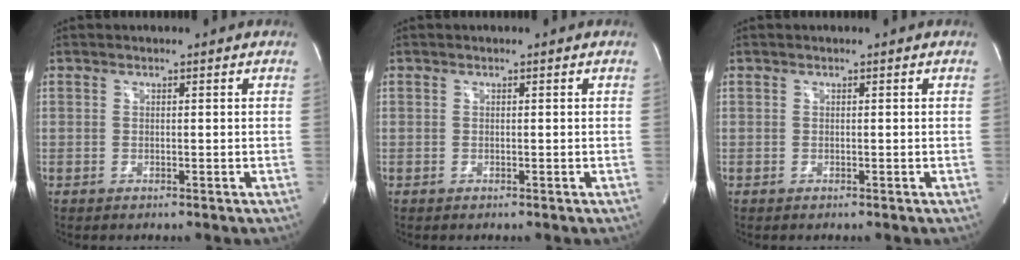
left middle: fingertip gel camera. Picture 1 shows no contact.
{"total": 0.0}
{"total": 0.0}